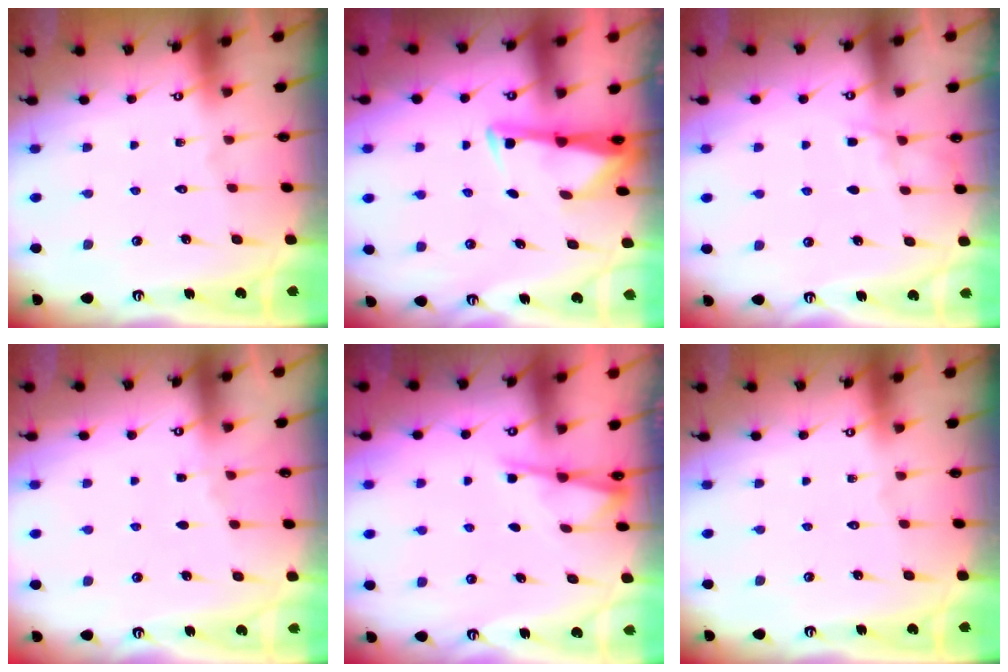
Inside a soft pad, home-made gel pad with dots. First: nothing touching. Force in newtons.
{"total": 3.0, "press": 3.0, "slide": 0.4}
{"total": 4.0, "press": 4.0, "slide": 0.5}
{"total": 2.9, "press": 2.9, "slide": 0.5}
{"total": 2.5, "press": 2.4, "slide": 0.4}
{"total": 0.0}